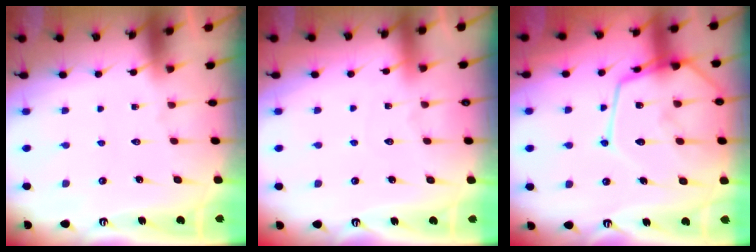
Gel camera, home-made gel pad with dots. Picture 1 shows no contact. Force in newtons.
{"total": 3.9, "press": 3.9, "slide": 0.4}
{"total": 18.2, "press": 18.2, "slide": 1.6}